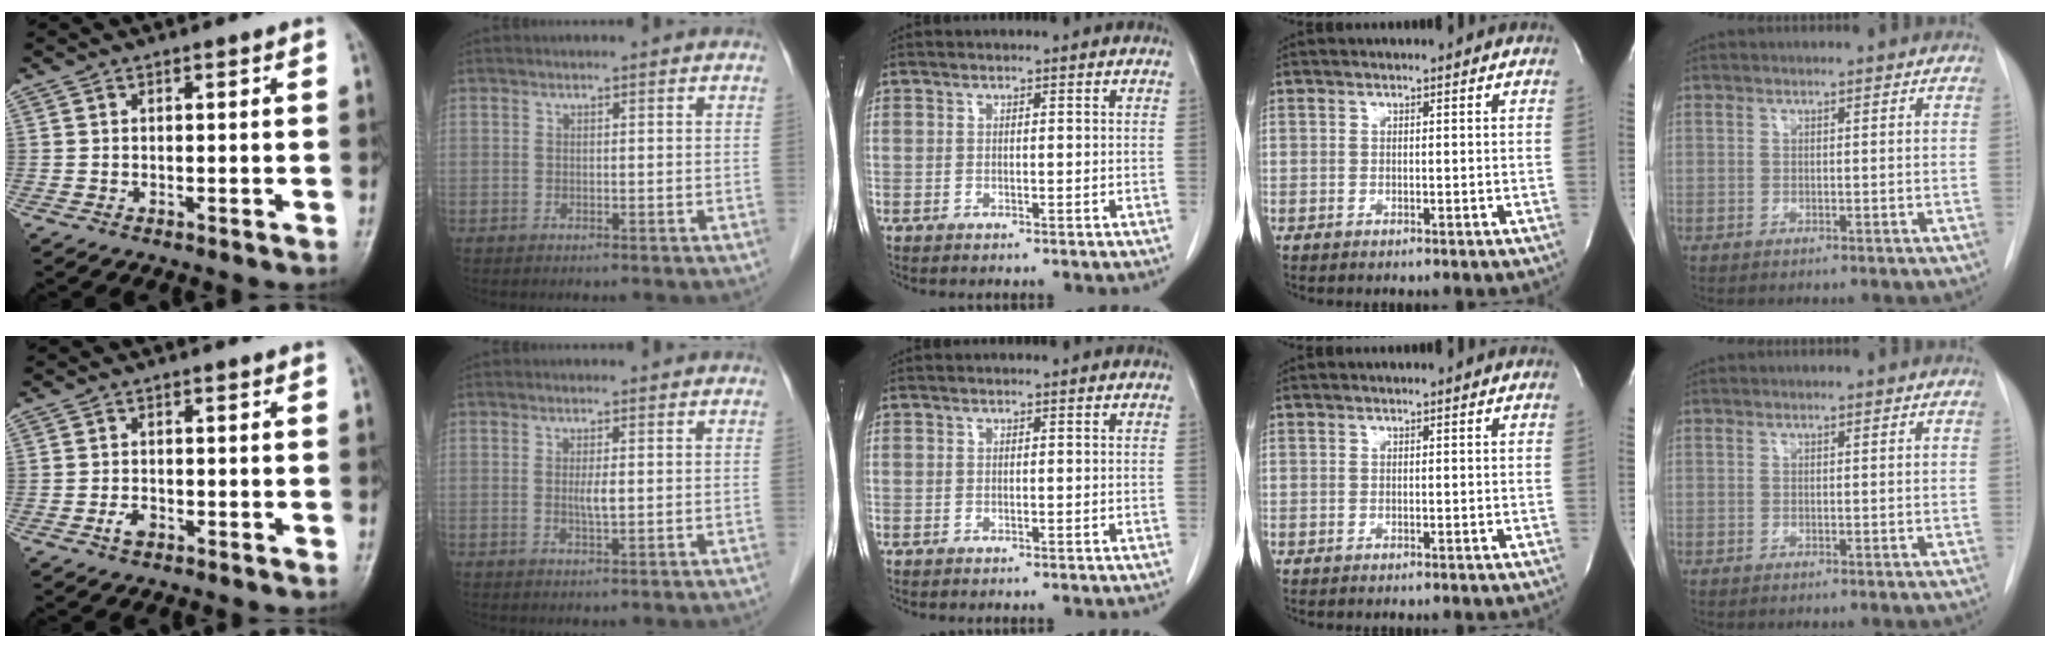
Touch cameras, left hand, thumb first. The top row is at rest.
{"thumb": {"total": 2.1, "force": [-1.1, 1.2, 1.3], "torque": [-0.026, 0.006, -0.022]}, "index": {"total": 1.8, "force": [0.2, 0.2, 1.7], "torque": [-0.036, -0.003, 0.003]}}